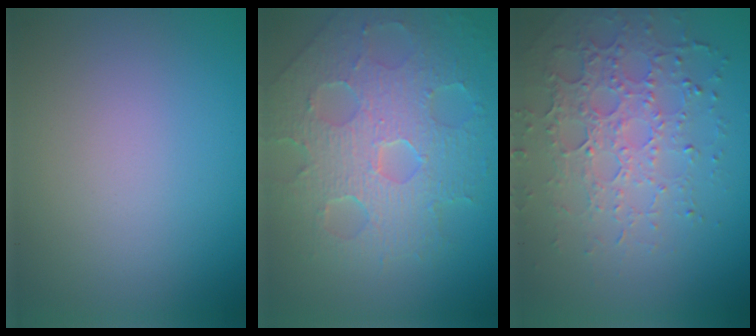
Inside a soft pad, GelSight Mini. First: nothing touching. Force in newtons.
{"total": 7.9, "press": 5.5, "slide": 5.7}
{"total": 4.6, "press": 4.0, "slide": 2.2}